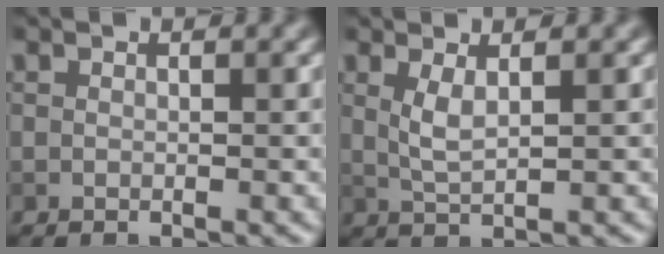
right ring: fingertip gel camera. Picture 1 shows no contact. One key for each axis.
{"total": 2.1, "fx": 0.7, "fy": 0.5, "fz": 1.9, "tx": -0.043, "ty": -0.002, "tz": 0.017}